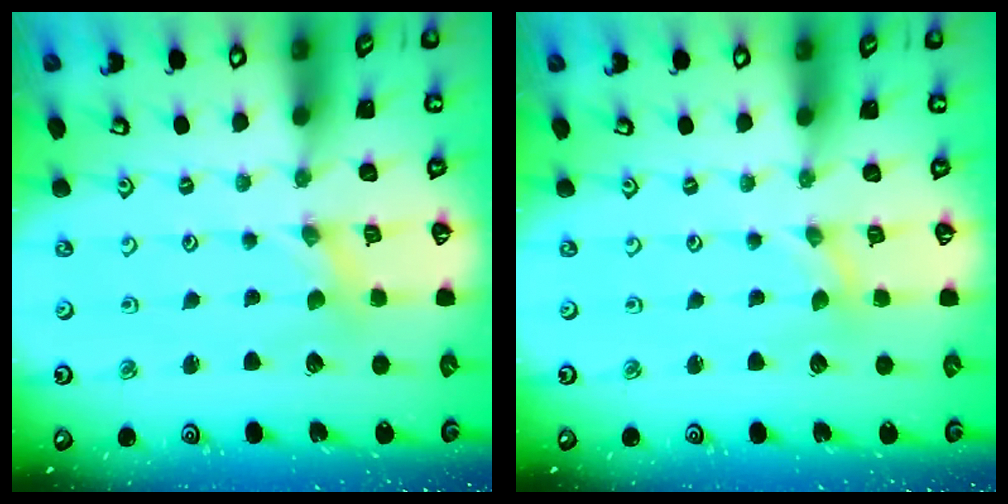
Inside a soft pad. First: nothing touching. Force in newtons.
{"total": 0.0}